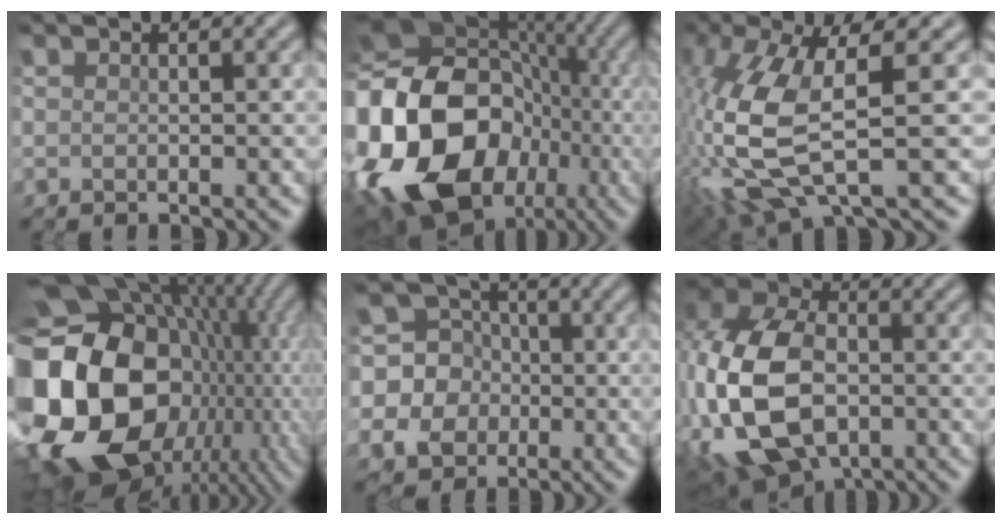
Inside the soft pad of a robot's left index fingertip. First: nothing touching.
{"total": 21.5, "force": [-5.4, 16.9, 12.2], "torque": [-0.257, -0.013, -0.114]}
{"total": 9.7, "force": [-0.1, 3.2, 9.2], "torque": [-0.228, -0.020, 0.003]}
{"total": 22.2, "force": [-1.5, 17.3, 13.9], "torque": [-0.313, -0.031, -0.003]}
{"total": 11.2, "force": [-1.8, 10.7, 2.8], "torque": [-0.117, 0.019, -0.045]}
{"total": 16.1, "force": [-3.1, 10.9, 11.5], "torque": [-0.278, -0.018, -0.051]}